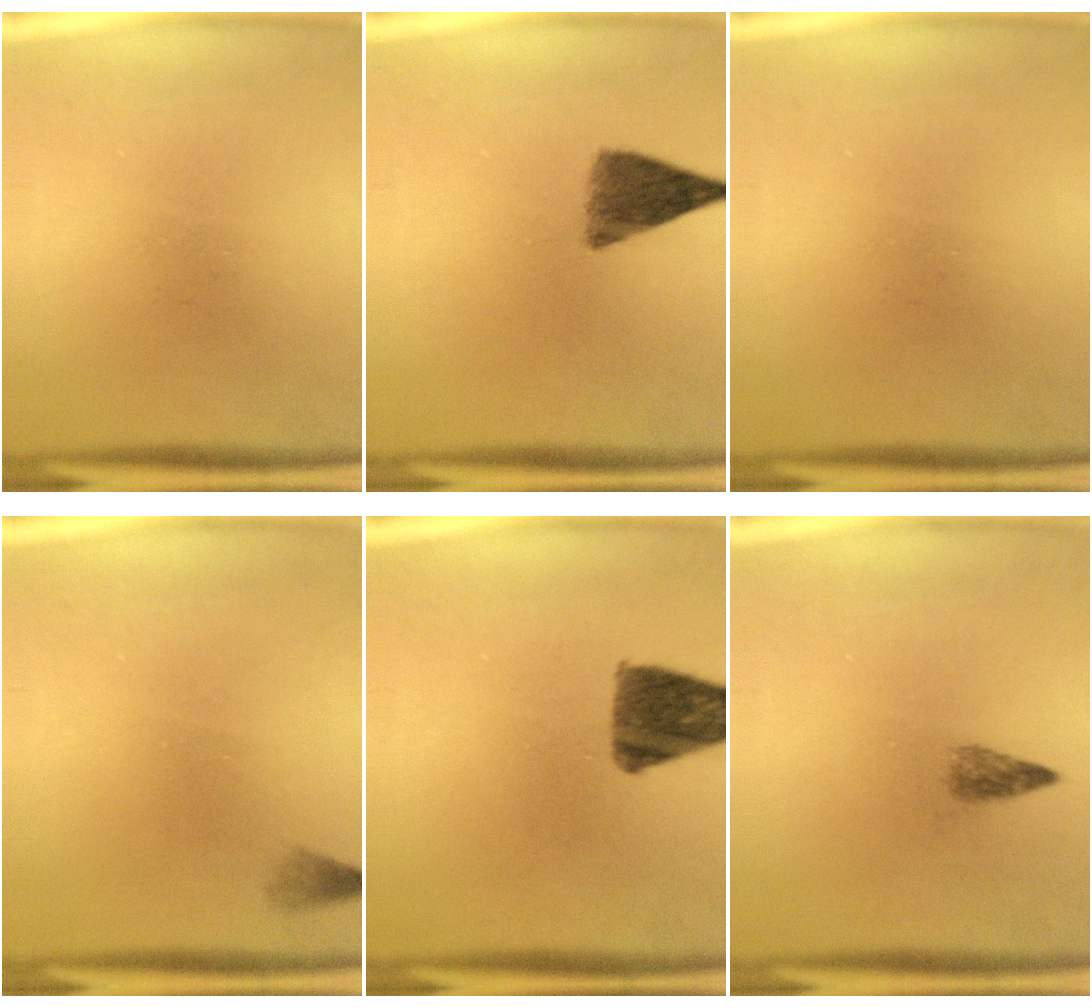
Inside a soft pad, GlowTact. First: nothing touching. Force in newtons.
{"total": 6.3}
{"total": 0.0}
{"total": 1.0}
{"total": 10.1}
{"total": 1.8}